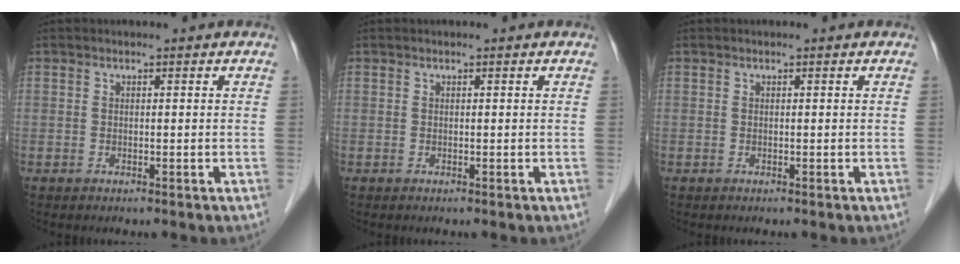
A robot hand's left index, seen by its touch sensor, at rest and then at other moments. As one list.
[{"total": 0.0}, {"total": 0.0}]